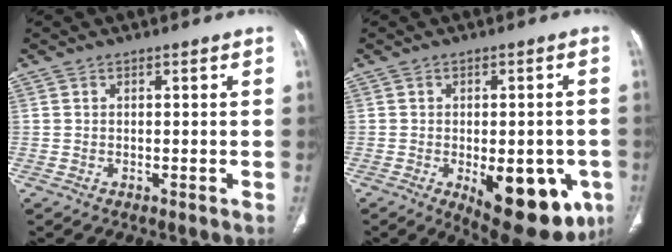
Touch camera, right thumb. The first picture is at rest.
{"total": 17.7, "force": [-6.2, 8.0, 14.4], "torque": [-0.135, -0.001, -0.062]}